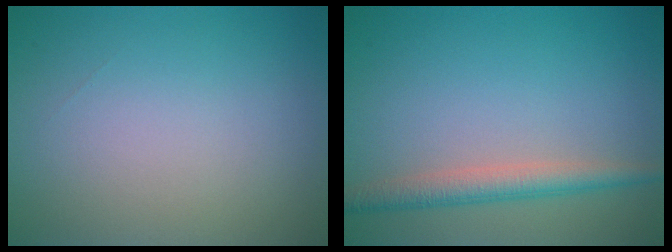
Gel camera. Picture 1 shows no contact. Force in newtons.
{"total": 3.0, "press": 3.0, "slide": 0.1}